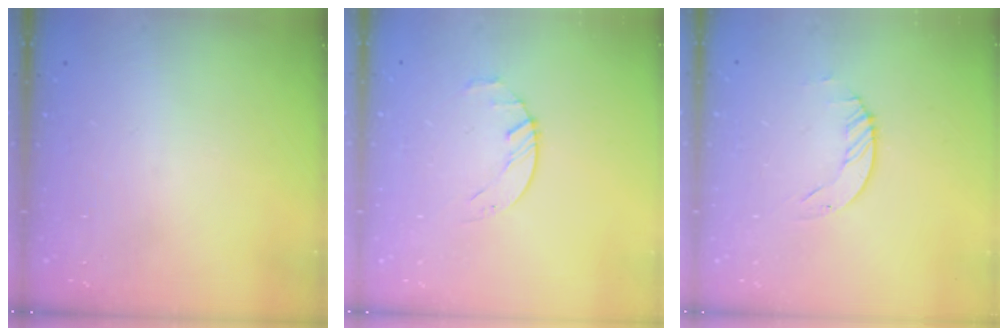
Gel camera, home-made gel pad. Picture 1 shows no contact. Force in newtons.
{"total": 2.7, "press": 2.6, "slide": 0.3}
{"total": 1.2, "press": 1.2, "slide": 0.2}